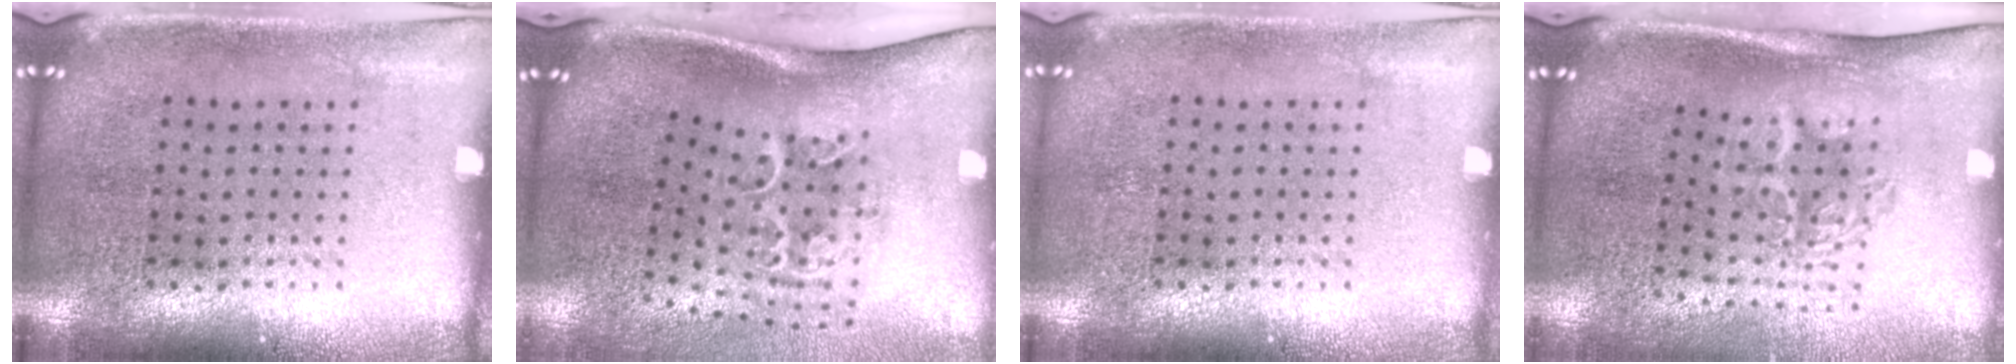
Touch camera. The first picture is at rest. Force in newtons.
{"total": 2.3, "press": 1.4, "slide": 1.9}
{"total": 0.0}
{"total": 1.8, "press": 1.3, "slide": 1.3}